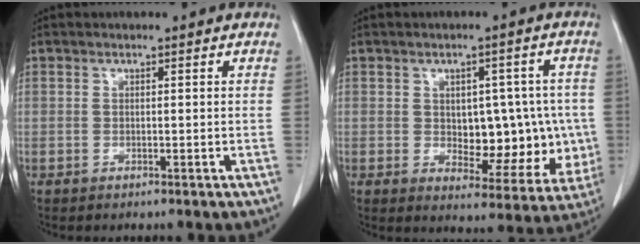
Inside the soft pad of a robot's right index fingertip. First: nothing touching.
{"total": 11.4, "force": [-0.2, 6.5, 9.4], "torque": [-0.100, 0.018, 0.019]}